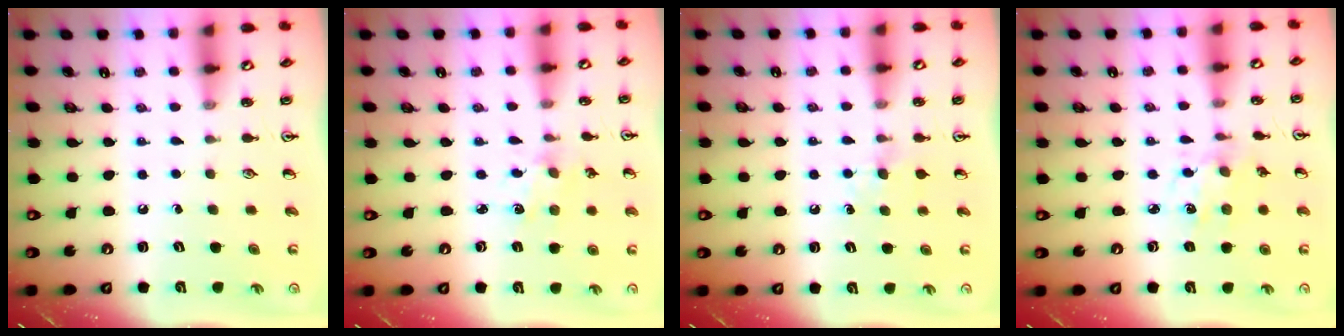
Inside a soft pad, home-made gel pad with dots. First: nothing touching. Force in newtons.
{"total": 1.6, "press": 1.5, "slide": 0.4}
{"total": 5.7, "press": 5.7, "slide": 0.8}
{"total": 3.1, "press": 3.0, "slide": 1.0}